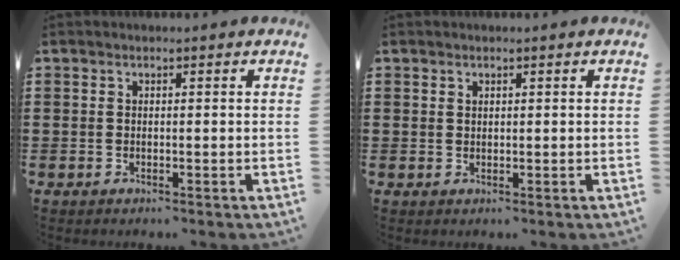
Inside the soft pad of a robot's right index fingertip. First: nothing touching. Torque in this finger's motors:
{"motor_torque": [-0.16, 0.50, -0.02, -0.01]}